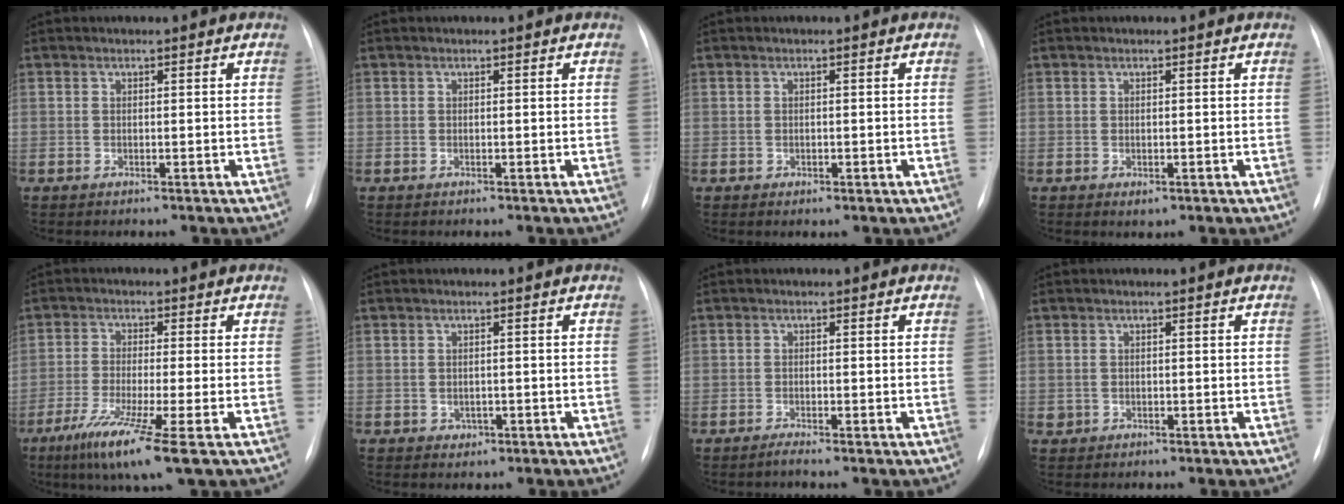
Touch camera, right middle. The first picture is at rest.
{"total": 0.0}
{"total": 1.0, "force": [-0.4, 0.8, 0.6], "torque": [-0.010, 0.001, -0.001]}
{"total": 1.0, "force": [-0.4, 0.6, 0.7], "torque": [-0.008, -0.002, -0.001]}
{"total": 9.7, "force": [-5.1, -0.4, 8.2], "torque": [-0.155, -0.034, -0.091]}
{"total": 1.3, "force": [-0.4, 1.1, 0.4], "torque": [-0.005, 0.002, -0.003]}
{"total": 0.8, "force": [-0.7, -0.2, 0.4], "torque": [-0.008, -0.001, -0.013]}
{"total": 0.7, "force": [-0.1, 0.7, 0.1], "torque": [0.002, 0.004, -0.002]}